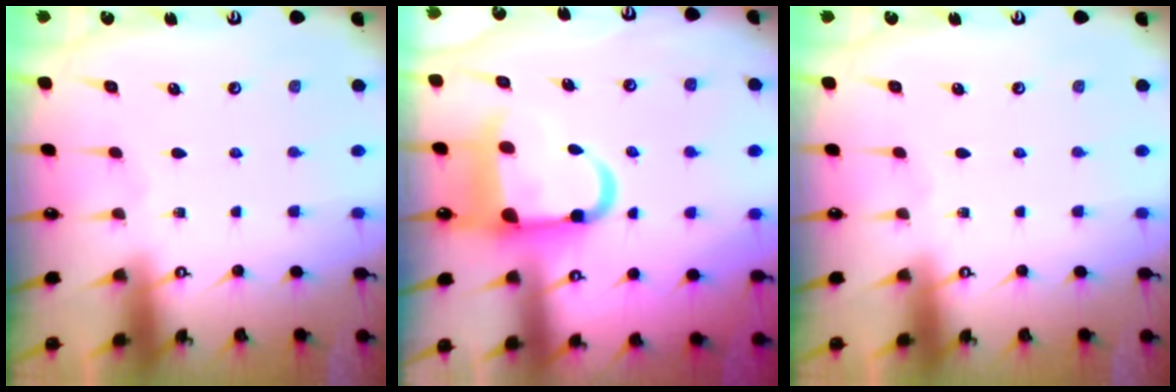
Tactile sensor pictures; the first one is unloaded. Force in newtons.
{"total": 12.4, "press": 12.3, "slide": 1.8}
{"total": 0.0}